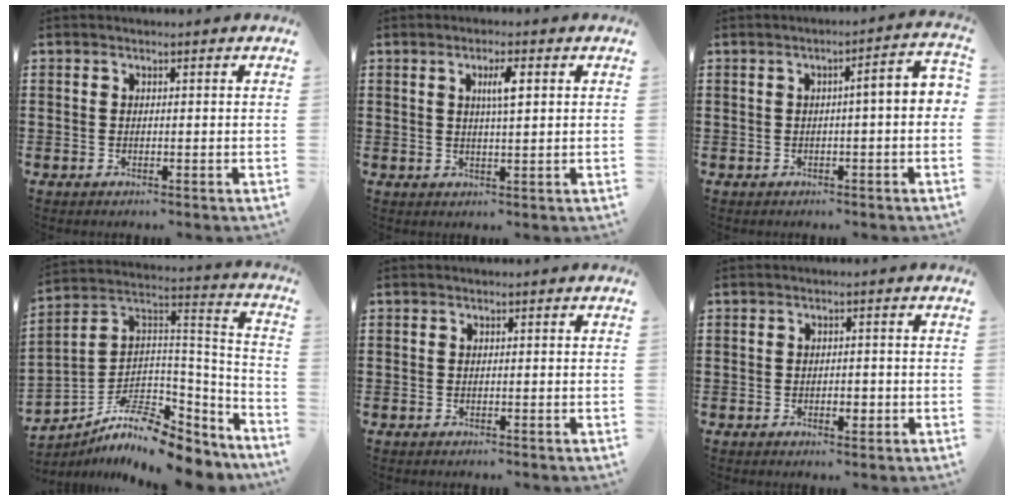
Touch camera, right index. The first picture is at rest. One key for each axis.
{"total": 3.6, "fx": 1.0, "fy": 0.7, "fz": 3.4, "tx": -0.069, "ty": 0.007, "tz": 0.013}
{"total": 3.5, "fx": -0.6, "fy": 0.4, "fz": 3.4, "tx": -0.062, "ty": 0.003, "tz": -0.014}
{"total": 9.9, "fx": -7.8, "fy": 3.8, "fz": 4.7, "tx": -0.091, "ty": 0.011, "tz": -0.152}
{"total": 0.0}
{"total": 2.1, "fx": -0.8, "fy": 1.0, "fz": 1.7, "tx": -0.034, "ty": -0.001, "tz": -0.014}